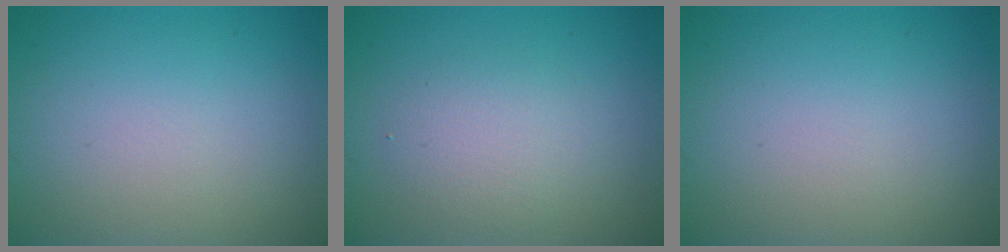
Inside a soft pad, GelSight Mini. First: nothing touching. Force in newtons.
{"total": 2.4, "press": 2.4, "slide": 0.2}
{"total": 0.0}